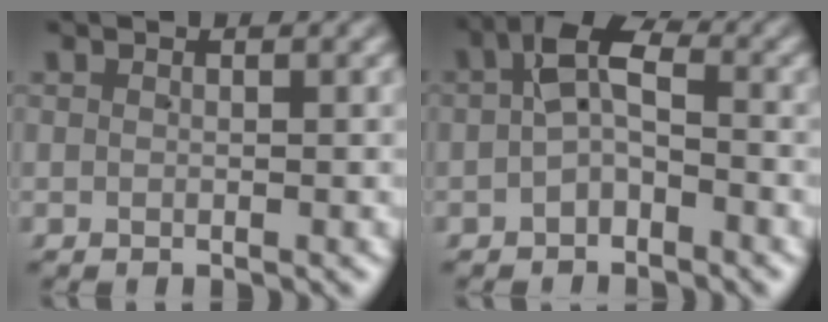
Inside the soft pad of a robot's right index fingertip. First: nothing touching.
{"total": 4.1, "force": [-0.3, 2.8, 3.0], "torque": [-0.036, -0.005, -0.011]}